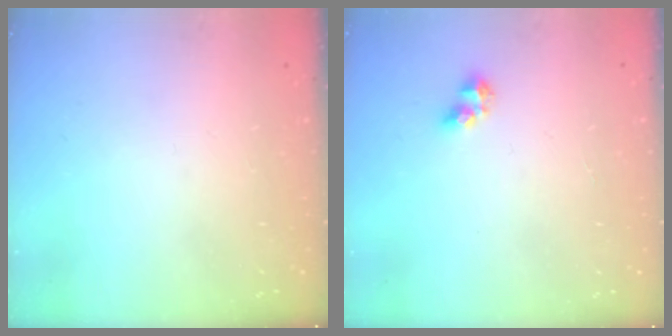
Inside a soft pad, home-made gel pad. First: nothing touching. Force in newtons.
{"total": 5.4, "press": 5.4, "slide": 0.8}